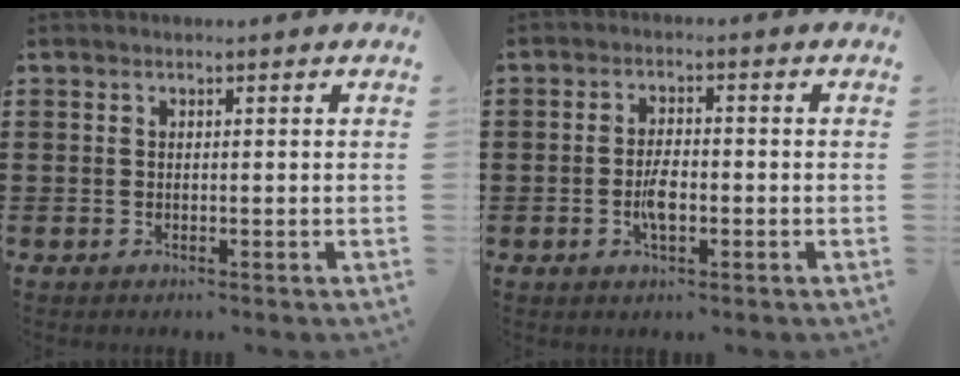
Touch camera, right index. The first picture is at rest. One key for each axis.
{"total": 3.8, "fx": -1.0, "fy": 1.5, "fz": 3.3, "tx": -0.075, "ty": -0.003, "tz": -0.021}